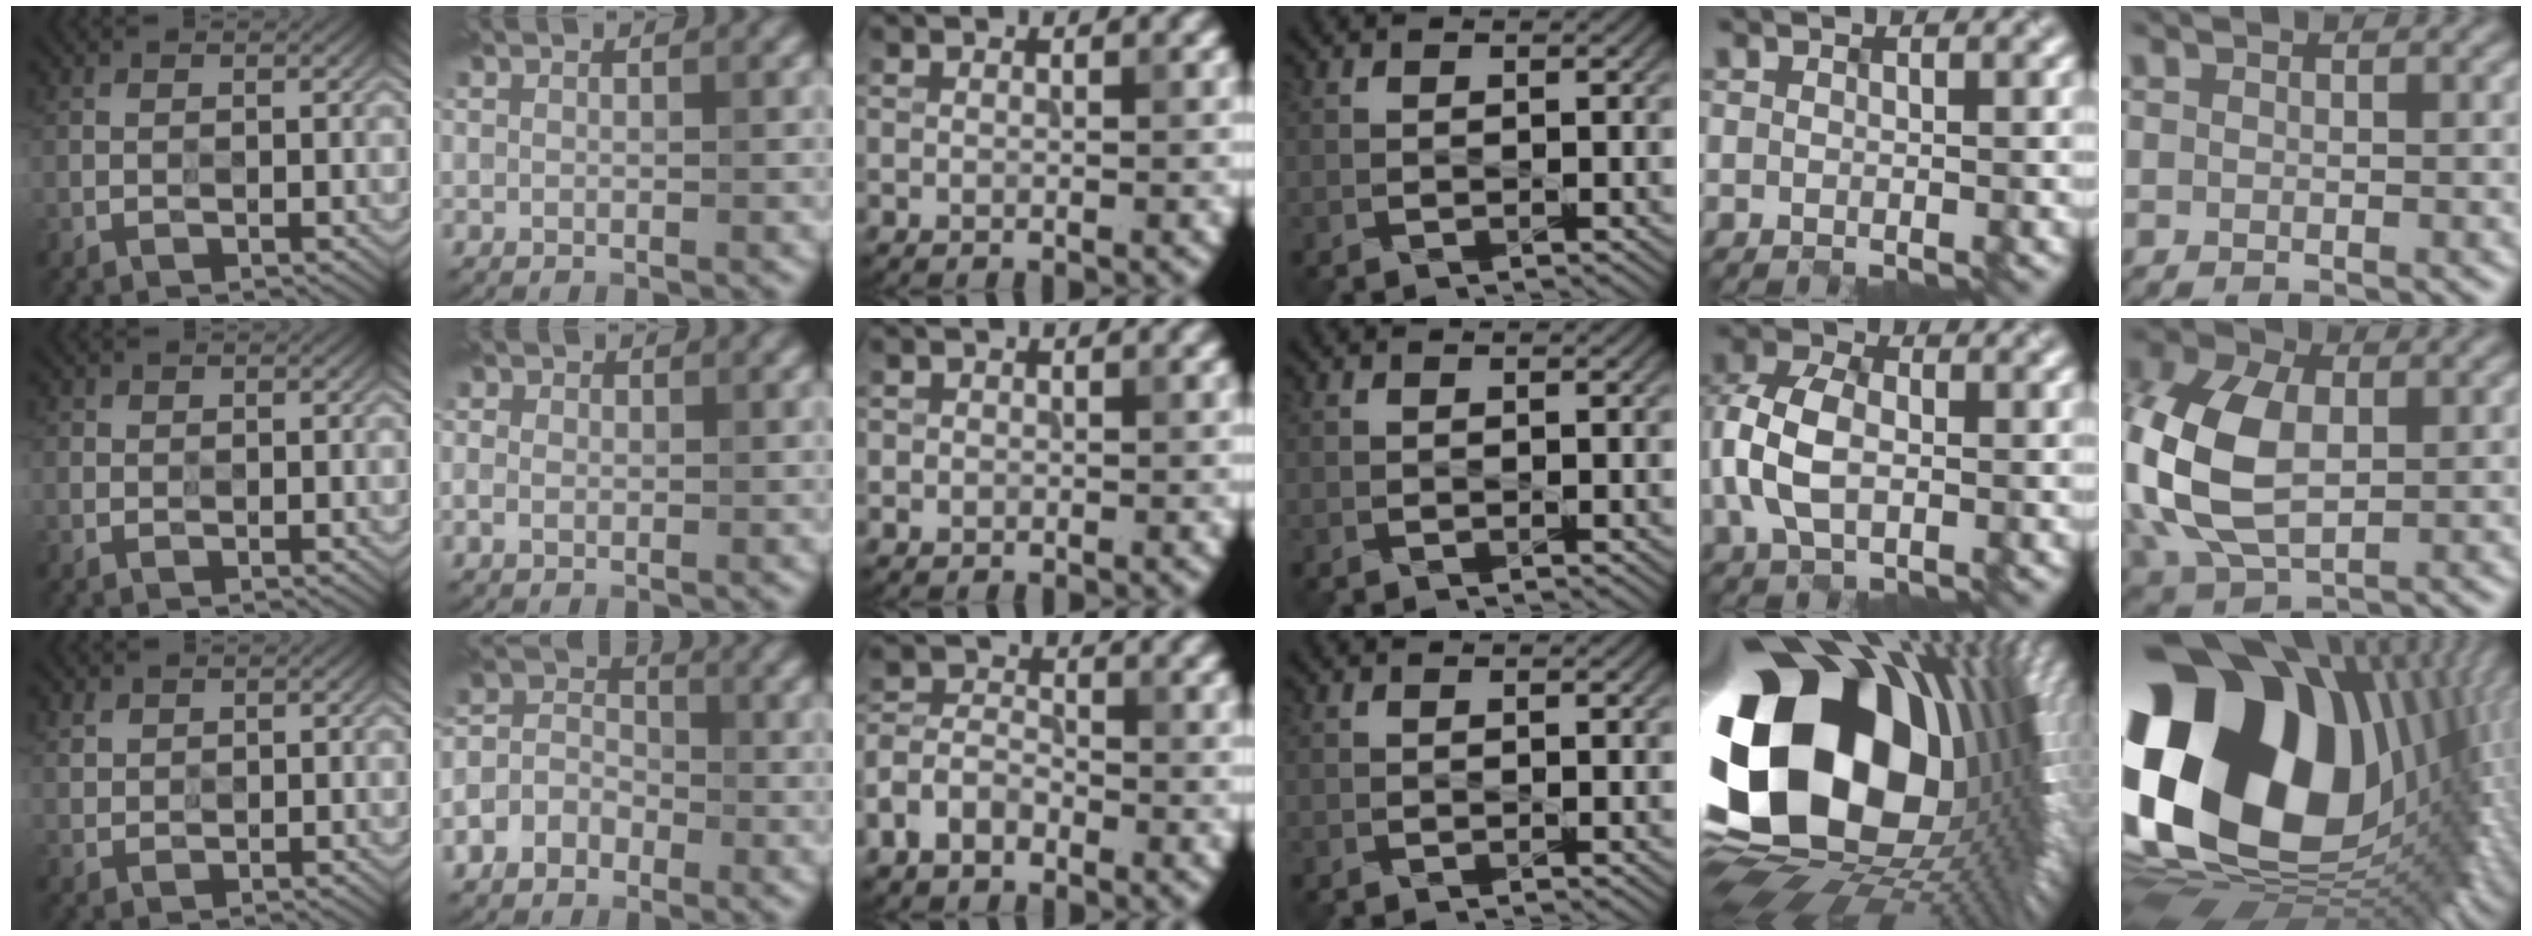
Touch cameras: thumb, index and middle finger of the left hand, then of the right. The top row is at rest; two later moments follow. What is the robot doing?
{"motion": "wipe", "object": "paper plate"}